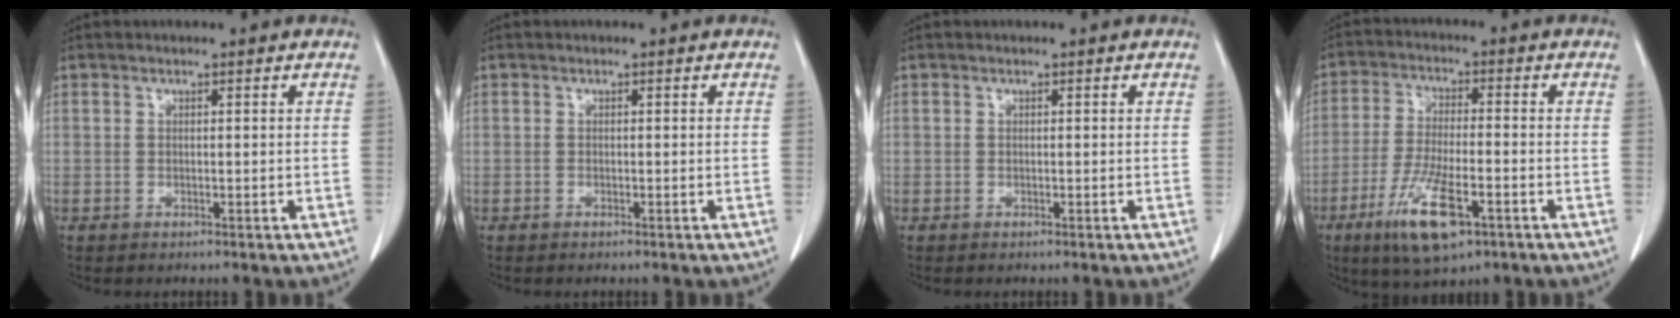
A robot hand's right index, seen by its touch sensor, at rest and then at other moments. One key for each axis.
{"total": 0.0}
{"total": 0.0}
{"total": 10.9, "fx": -5.5, "fy": 2.6, "fz": 9.0, "tx": -0.179, "ty": -0.020, "tz": -0.094}